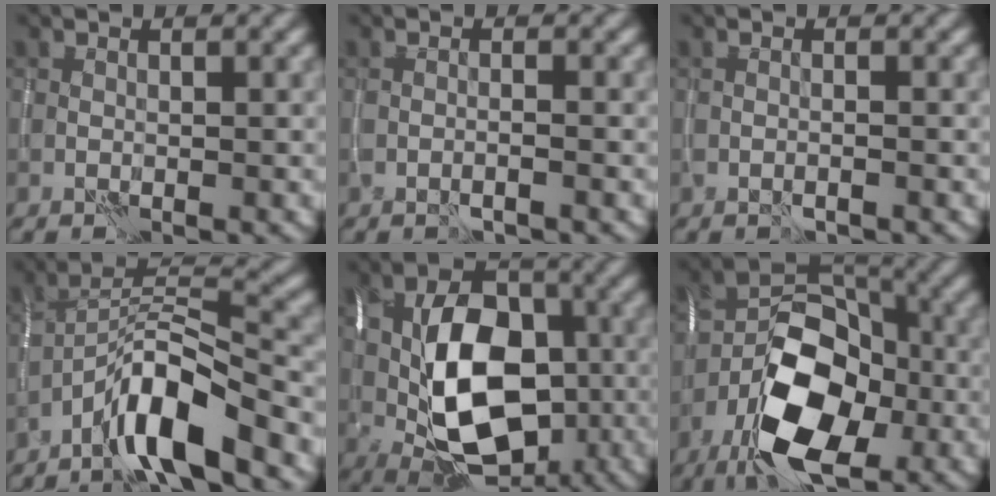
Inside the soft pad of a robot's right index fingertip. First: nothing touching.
{"total": 1.1, "force": [-0.7, 0.1, 0.9], "torque": [-0.017, -0.007, -0.015]}
{"total": 0.8, "force": [-0.5, 0.1, 0.6], "torque": [-0.012, -0.005, -0.010]}
{"total": 8.2, "force": [-5.1, 1.8, 6.2], "torque": [-0.110, 0.016, -0.097]}
{"total": 12.9, "force": [-1.4, 8.0, 10.0], "torque": [-0.157, 0.007, -0.031]}
{"total": 12.0, "force": [-5.1, 6.6, 8.6], "torque": [-0.159, -0.006, -0.093]}